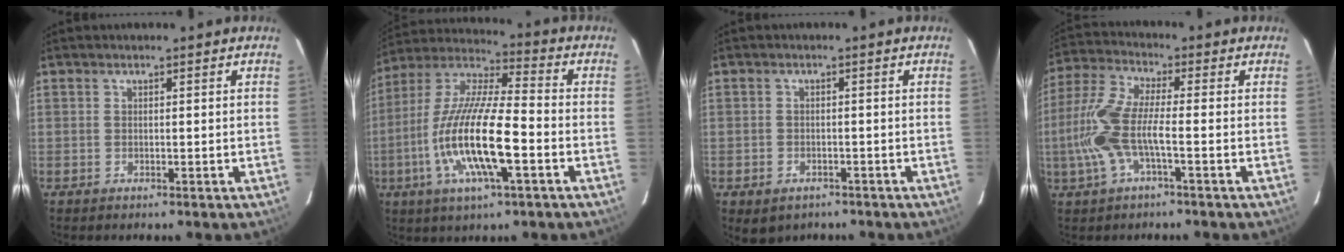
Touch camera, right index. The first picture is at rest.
{"total": 18.1, "force": [-5.3, 3.8, 16.8], "torque": [-0.335, -0.012, -0.108]}
{"total": 4.3, "force": [-2.5, 3.0, 1.8], "torque": [-0.040, -0.008, -0.031]}
{"total": 11.0, "force": [-2.9, 2.3, 10.4], "torque": [-0.232, -0.001, -0.057]}